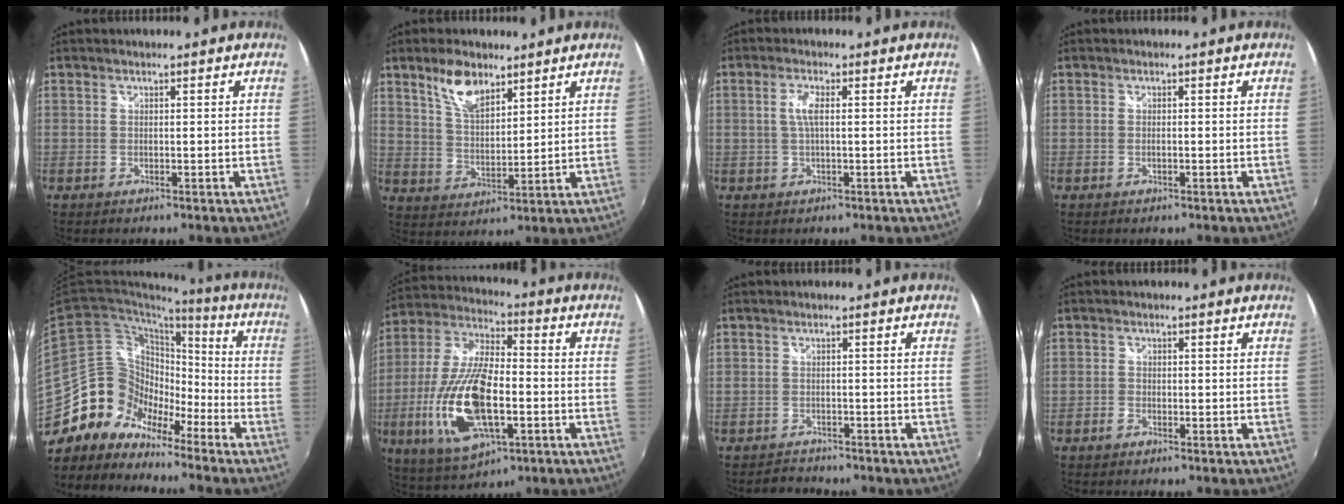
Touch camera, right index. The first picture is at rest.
{"total": 8.0, "force": [5.4, 3.5, 4.8], "torque": [-0.087, 0.010, 0.105]}
{"total": 2.8, "force": [0.2, 0.4, 2.8], "torque": [-0.056, 0.002, 0.003]}
{"total": 0.8, "force": [-0.4, 0.2, 0.7], "torque": [-0.014, 0.000, -0.008]}
{"total": 14.6, "force": [-10.8, 9.1, 3.8], "torque": [-0.072, 0.032, -0.207]}
{"total": 19.9, "force": [-5.3, 8.1, 17.4], "torque": [-0.371, -0.019, -0.095]}
{"total": 2.5, "force": [-2.2, 1.0, -0.3], "torque": [-0.007, 0.004, -0.041]}
{"total": 1.2, "force": [-0.9, 0.6, 0.4], "torque": [-0.009, 0.000, -0.018]}